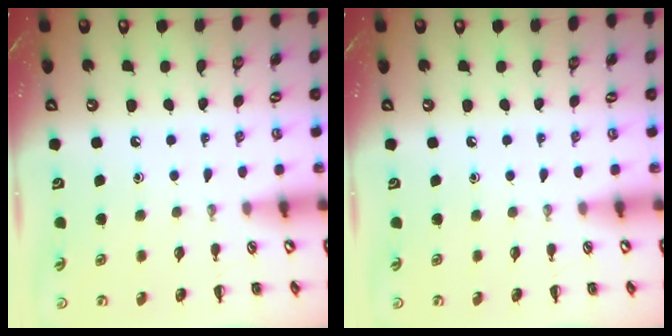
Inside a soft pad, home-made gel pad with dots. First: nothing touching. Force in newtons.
{"total": 0.0}